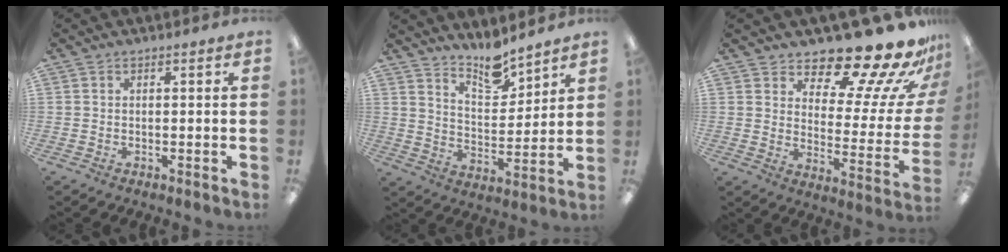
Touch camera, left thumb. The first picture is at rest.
{"total": 10.8, "force": [9.3, 3.4, 4.1], "torque": [-0.053, -0.072, 0.166]}
{"total": 18.2, "force": [15.6, 4.9, 8.0], "torque": [-0.114, -0.124, 0.254]}